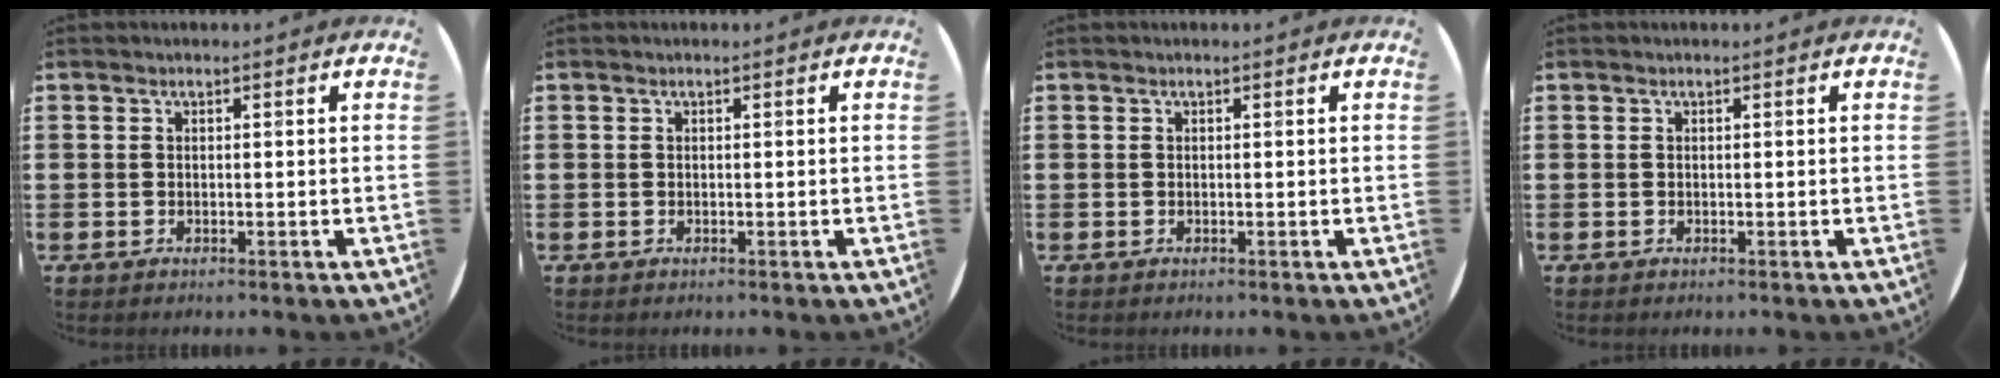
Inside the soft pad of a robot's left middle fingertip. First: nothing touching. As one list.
[{"total": 0.0}, {"total": 0.0}, {"total": 0.0}]